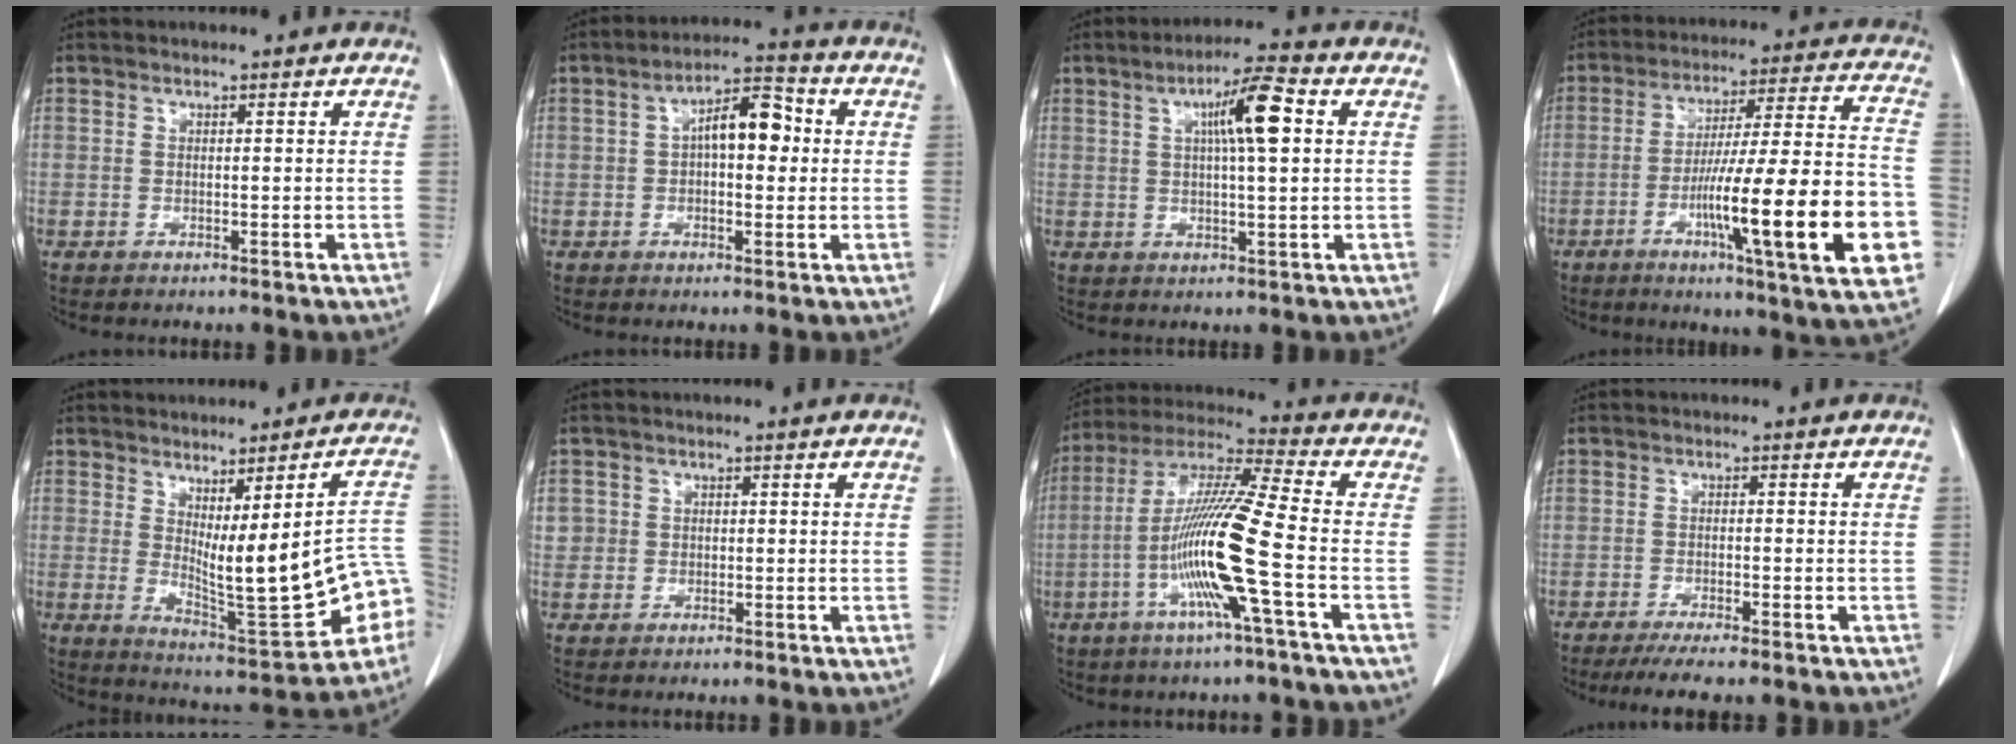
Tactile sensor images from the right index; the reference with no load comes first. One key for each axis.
{"total": 8.0, "fx": 1.0, "fy": 3.2, "fz": 7.3, "tx": -0.122, "ty": 0.029, "tz": 0.012}
{"total": 8.4, "fx": 2.2, "fy": 0.8, "fz": 8.1, "tx": -0.135, "ty": 0.013, "tz": 0.034}
{"total": 23.7, "fx": -7.0, "fy": 1.2, "fz": 22.6, "tx": -0.294, "ty": -0.006, "tz": -0.105}
{"total": 15.6, "fx": -2.4, "fy": 3.0, "fz": 15.1, "tx": -0.181, "ty": -0.002, "tz": -0.011}
{"total": 2.4, "fx": 0.3, "fy": 2.3, "fz": 0.4, "tx": 0.002, "ty": 0.008, "tz": 0.007}
{"total": 15.0, "fx": -4.2, "fy": -1.1, "fz": 14.4, "tx": -0.287, "ty": -0.006, "tz": -0.092}
{"total": 6.9, "fx": -5.7, "fy": 0.5, "fz": 3.9, "tx": -0.046, "ty": -0.011, "tz": -0.084}